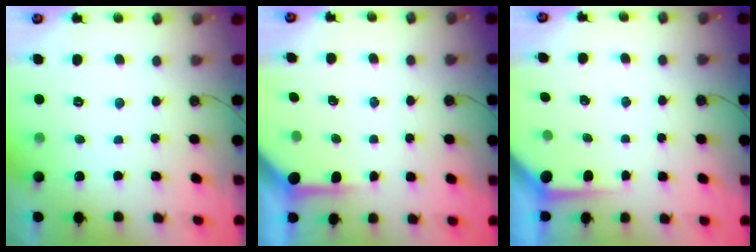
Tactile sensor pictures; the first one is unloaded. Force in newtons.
{"total": 3.9, "press": 3.8, "slide": 0.3}
{"total": 3.6, "press": 3.6, "slide": 0.3}